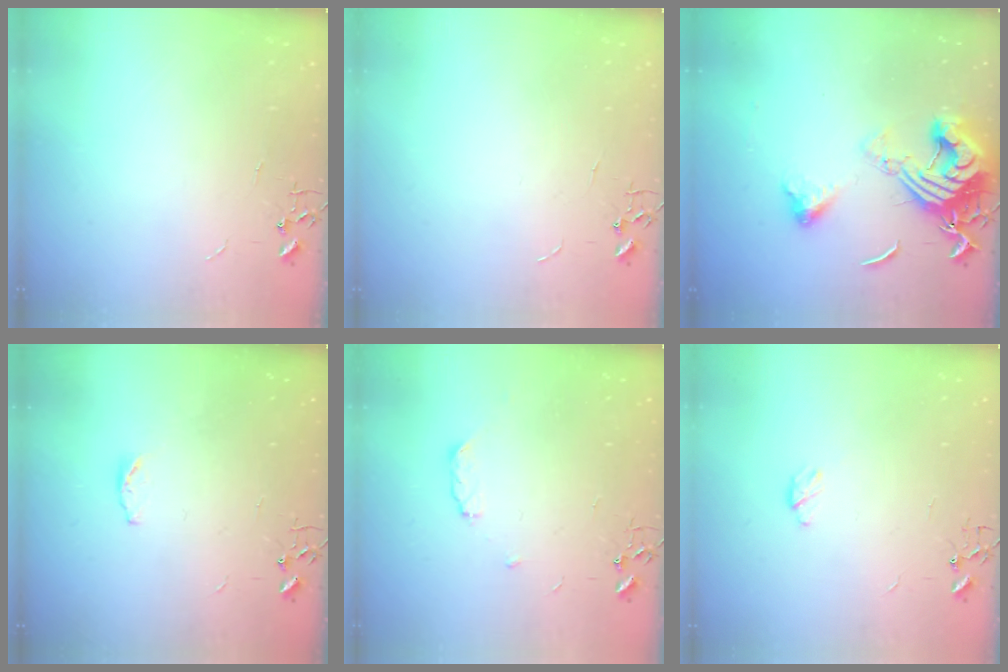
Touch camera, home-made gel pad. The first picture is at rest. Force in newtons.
{"total": 0.0}
{"total": 17.4, "press": 17.3, "slide": 2.0}
{"total": 4.0, "press": 4.0, "slide": 0.6}
{"total": 5.0, "press": 4.9, "slide": 0.6}
{"total": 4.5, "press": 4.5, "slide": 0.6}